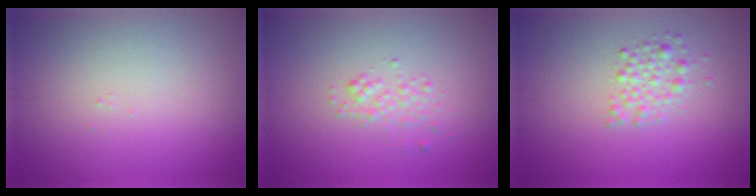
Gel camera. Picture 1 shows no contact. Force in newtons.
{"total": 1.5, "press": 1.5, "slide": 0.1}
{"total": 2.0, "press": 2.0, "slide": 0.1}